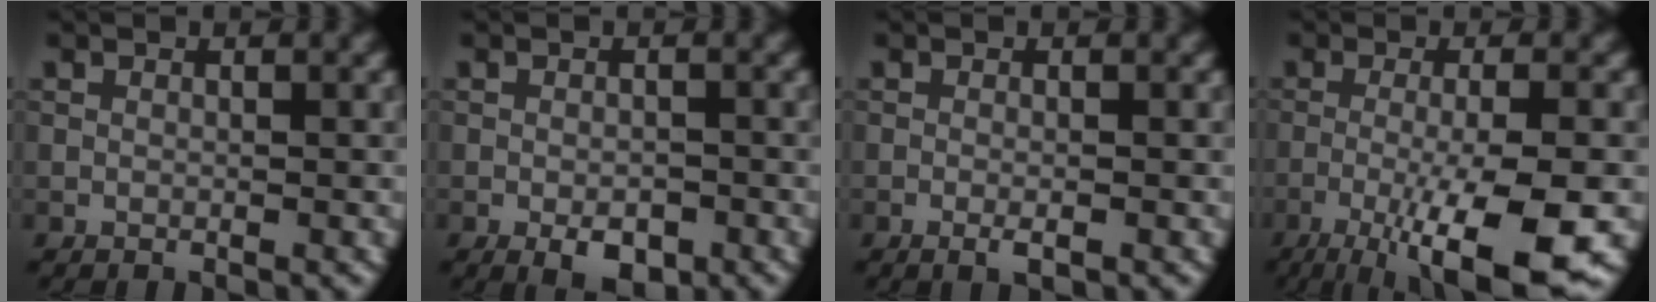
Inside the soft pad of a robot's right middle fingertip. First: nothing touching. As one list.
[{"total": 2.9, "force": [-1.4, 1.5, 2.0], "torque": [-0.031, -0.003, -0.021]}, {"total": 1.1, "force": [-0.5, 0.2, 1.0], "torque": [-0.018, -0.004, -0.009]}, {"total": 9.8, "force": [-4.2, 2.0, 8.6], "torque": [-0.131, -0.003, -0.068]}]